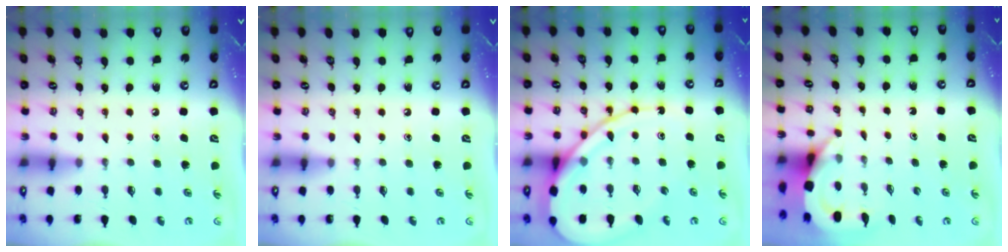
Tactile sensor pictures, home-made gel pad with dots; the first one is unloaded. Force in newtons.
{"total": 0.0}
{"total": 14.7, "press": 14.6, "slide": 1.7}
{"total": 3.8, "press": 3.8, "slide": 0.2}